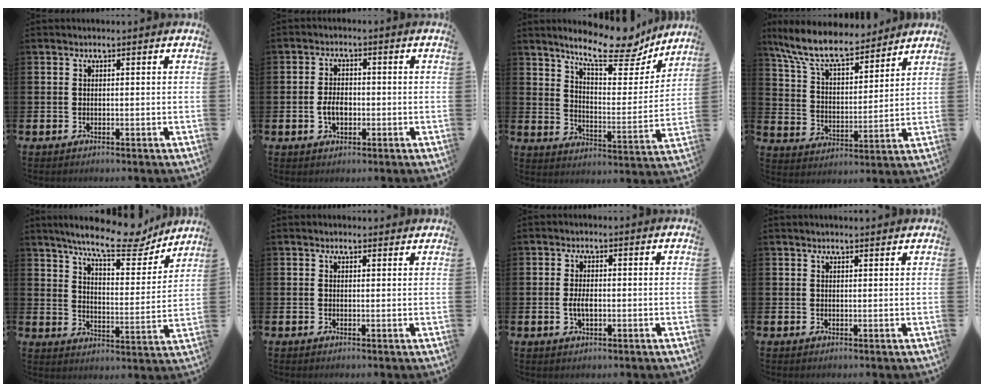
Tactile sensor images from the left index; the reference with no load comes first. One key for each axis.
{"total": 3.3, "fx": -0.6, "fy": 2.1, "fz": 2.5, "tx": -0.039, "ty": 0.001, "tz": -0.014}
{"total": 12.7, "fx": 10.7, "fy": 3.3, "fz": 6.0, "tx": -0.114, "ty": -0.062, "tz": 0.182}
{"total": 10.1, "fx": 8.8, "fy": 2.8, "fz": 4.1, "tx": -0.122, "ty": -0.047, "tz": 0.157}
{"total": 11.3, "fx": 10.0, "fy": 2.4, "fz": 4.9, "tx": -0.100, "ty": -0.057, "tz": 0.170}
{"total": 0.7, "fx": 0.6, "fy": 0.3, "fz": 0.1, "tx": 0.005, "ty": 0.000, "tz": 0.010}
{"total": 2.6, "fx": -0.3, "fy": 1.3, "fz": 2.2, "tx": -0.043, "ty": 0.003, "tz": -0.006}
{"total": 1.0, "fx": 0.9, "fy": -0.1, "fz": 0.2, "tx": -0.002, "ty": -0.001, "tz": 0.017}